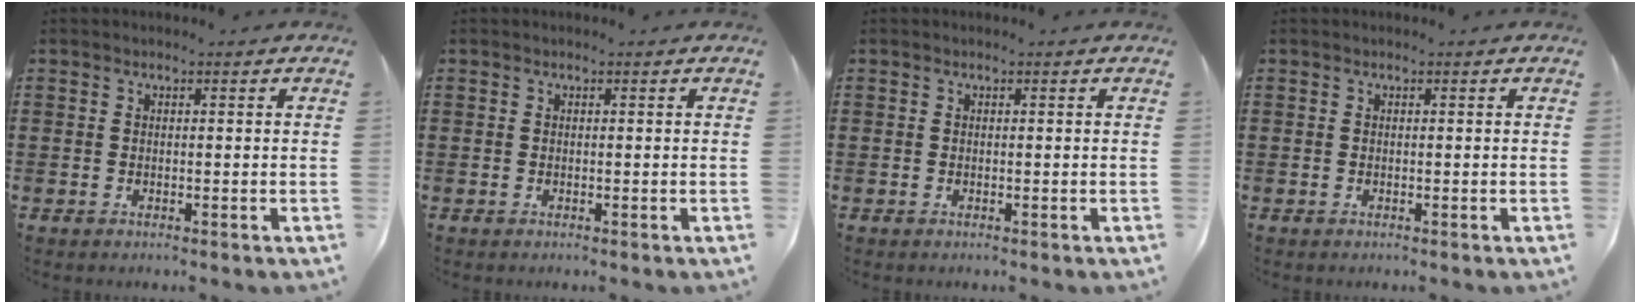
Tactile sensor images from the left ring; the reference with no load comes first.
{"total": 0.0}
{"total": 0.0}
{"total": 0.0}